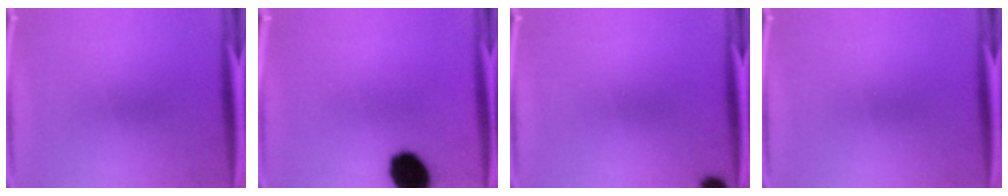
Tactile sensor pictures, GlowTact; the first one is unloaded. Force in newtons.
{"total": 11.5}
{"total": 2.5}
{"total": 0.0}